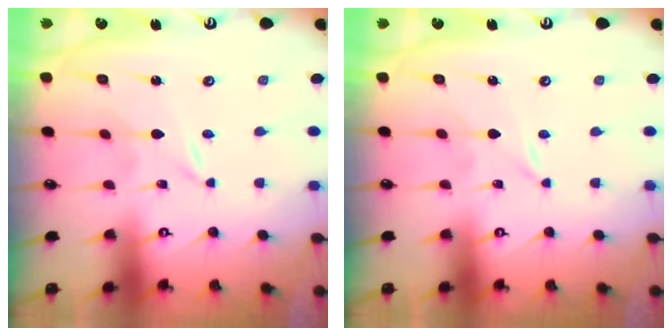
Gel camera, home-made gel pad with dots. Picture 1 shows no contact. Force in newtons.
{"total": 0.0}